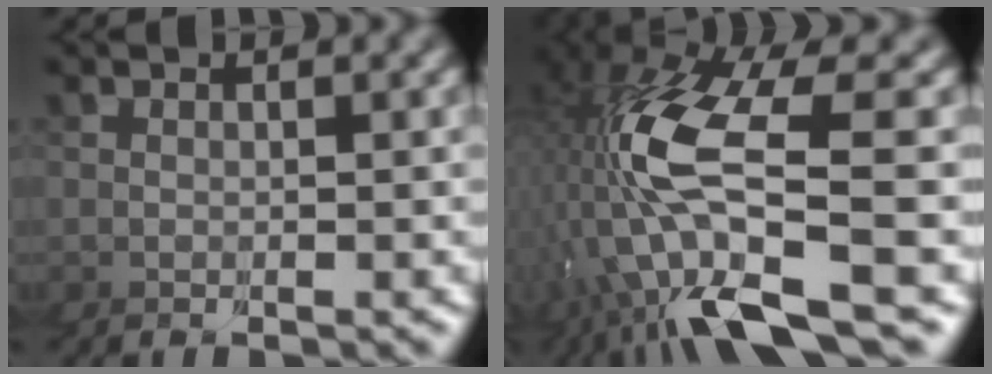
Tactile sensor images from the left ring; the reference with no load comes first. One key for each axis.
{"total": 8.3, "fx": -1.4, "fy": 4.1, "fz": 7.1, "tx": -0.230, "ty": -0.026, "tz": -0.001}